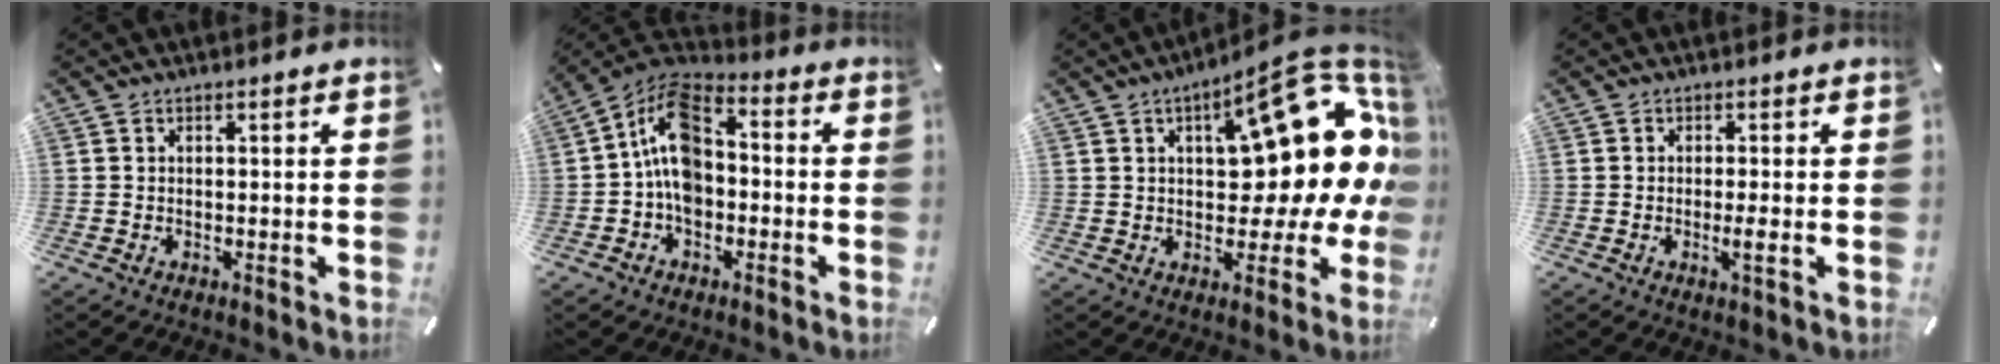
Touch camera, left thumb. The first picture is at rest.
{"total": 11.2, "force": [-1.4, 7.9, 7.9], "torque": [-0.157, 0.010, -0.026]}
{"total": 20.6, "force": [6.9, 9.4, 17.0], "torque": [-0.209, -0.052, 0.109]}
{"total": 2.8, "force": [-0.6, 0.3, 2.7], "torque": [-0.044, -0.005, -0.011]}